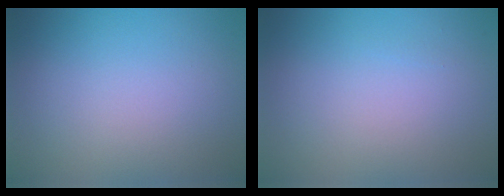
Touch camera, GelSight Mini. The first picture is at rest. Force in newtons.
{"total": 0.0}